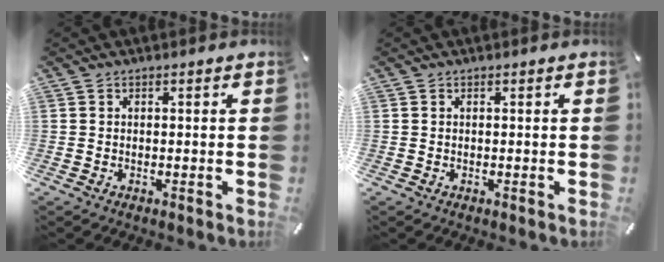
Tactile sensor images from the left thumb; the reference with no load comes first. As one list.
[{"total": 0.0}]